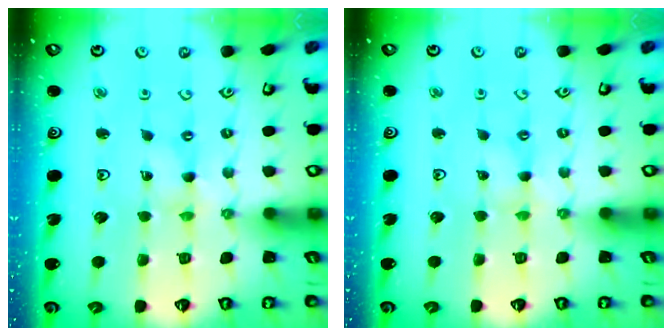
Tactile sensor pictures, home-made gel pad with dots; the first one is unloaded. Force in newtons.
{"total": 0.8, "press": 0.7, "slide": 0.3}